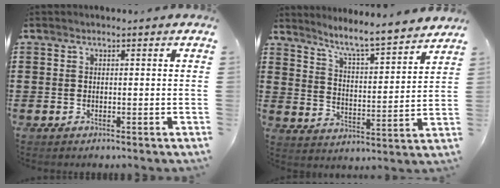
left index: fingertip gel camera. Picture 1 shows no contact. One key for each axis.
{"total": 6.4, "fx": 5.8, "fy": -0.4, "fz": 2.5, "tx": -0.074, "ty": -0.048, "tz": 0.094}